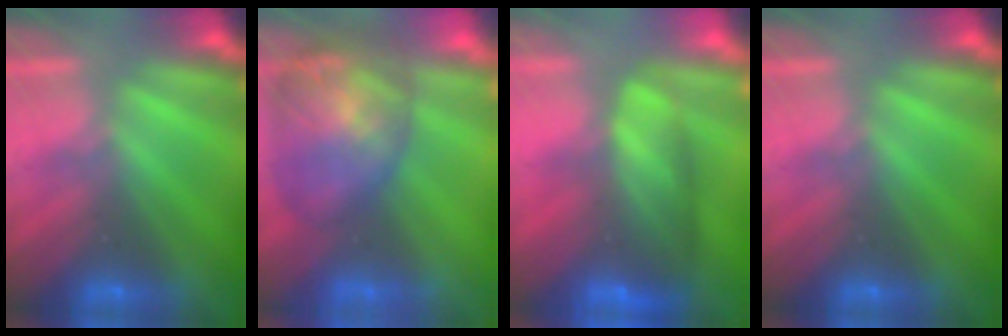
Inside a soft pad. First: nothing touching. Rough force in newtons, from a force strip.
{"total": 7.8}
{"total": 11.8}
{"total": 0.0}